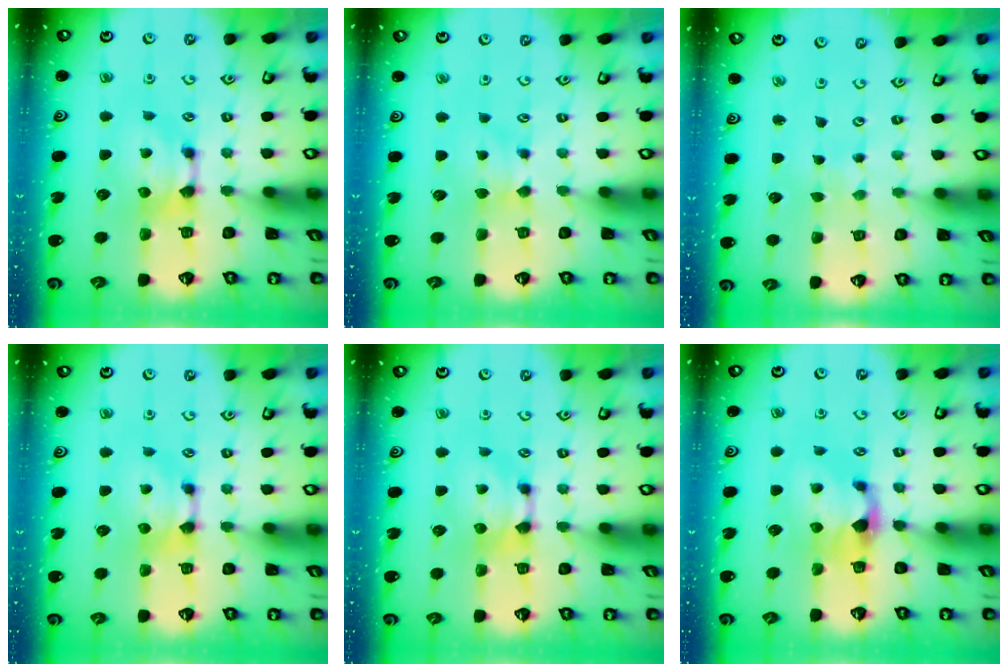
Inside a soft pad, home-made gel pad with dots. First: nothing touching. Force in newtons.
{"total": 2.3, "press": 2.2, "slide": 0.6}
{"total": 6.5, "press": 6.5, "slide": 0.4}
{"total": 0.0}
{"total": 0.0}
{"total": 1.1, "press": 0.2, "slide": 1.1}